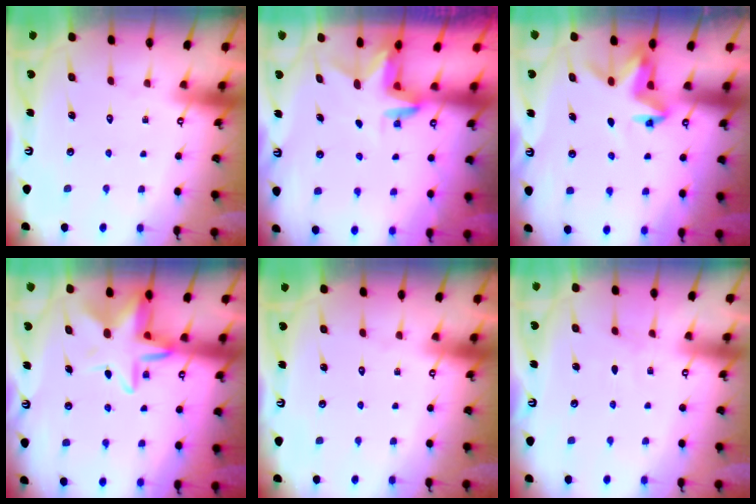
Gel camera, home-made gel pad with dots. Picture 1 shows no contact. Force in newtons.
{"total": 3.0, "press": 3.0, "slide": 0.2}
{"total": 4.0, "press": 4.0, "slide": 0.5}
{"total": 12.6, "press": 12.5, "slide": 1.5}
{"total": 0.0}
{"total": 2.3, "press": 2.3, "slide": 0.3}